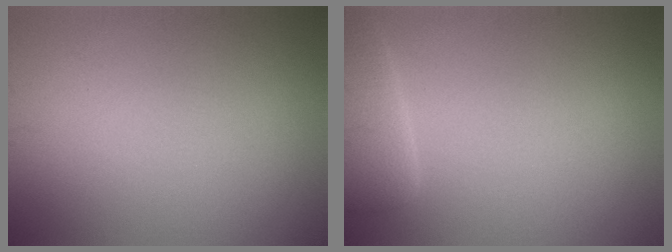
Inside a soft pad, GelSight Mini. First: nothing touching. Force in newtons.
{"total": 2.9, "press": 2.9, "slide": 0.3}